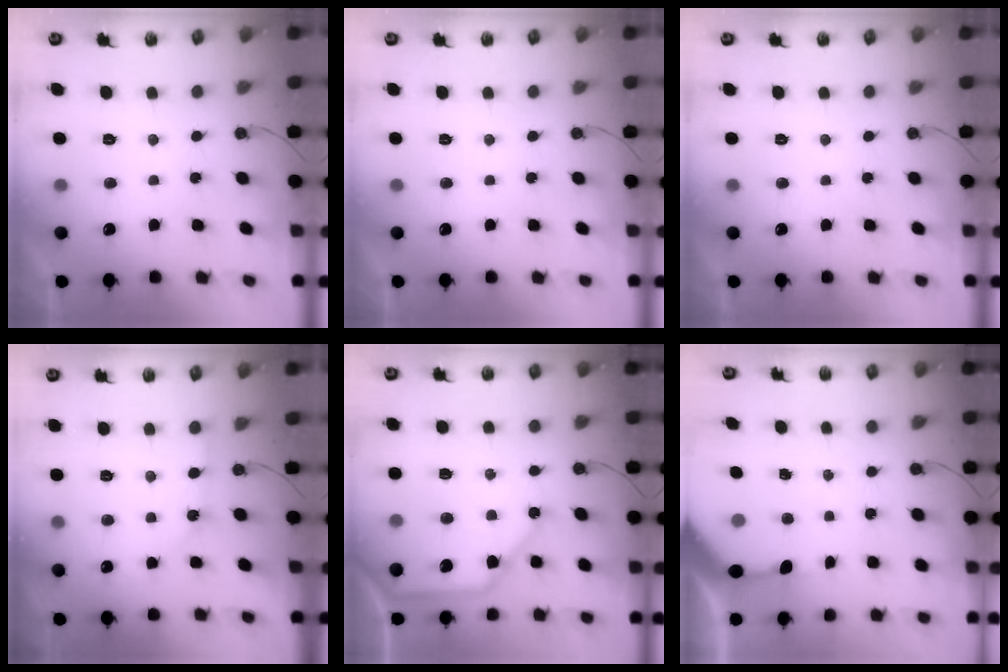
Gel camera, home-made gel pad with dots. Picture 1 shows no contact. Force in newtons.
{"total": 0.0}
{"total": 0.0}
{"total": 2.5, "press": 2.5, "slide": 0.3}
{"total": 12.1, "press": 11.9, "slide": 1.6}
{"total": 4.8, "press": 4.8, "slide": 0.4}